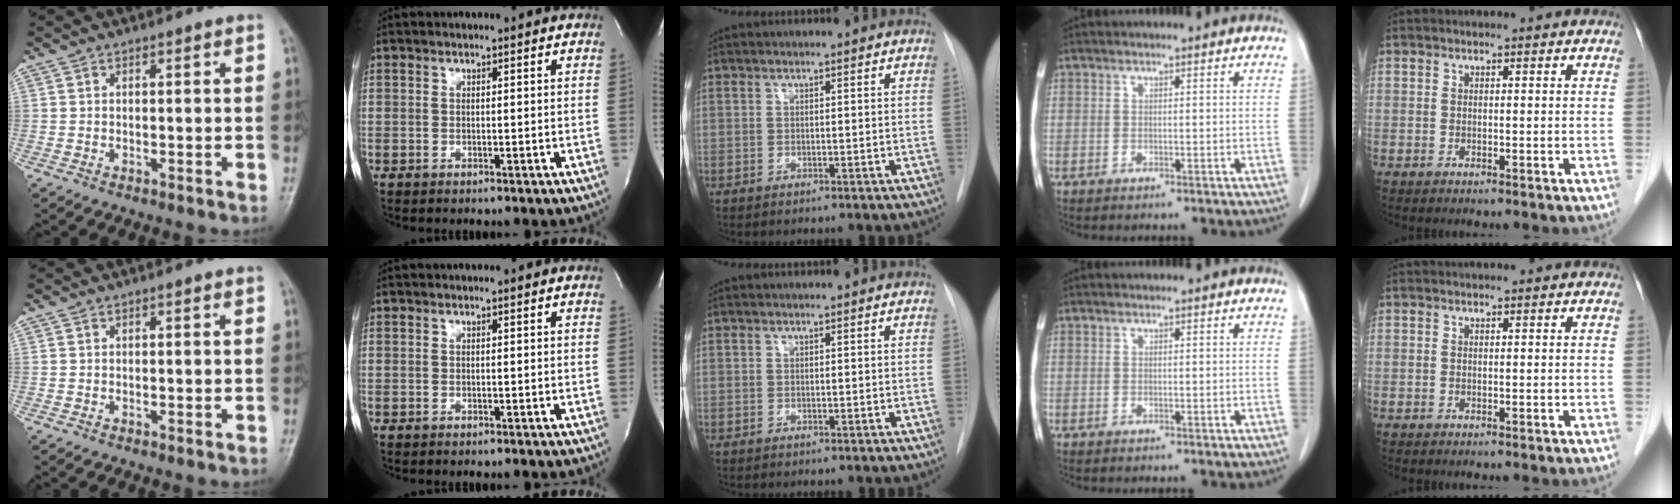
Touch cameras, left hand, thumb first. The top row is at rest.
{}